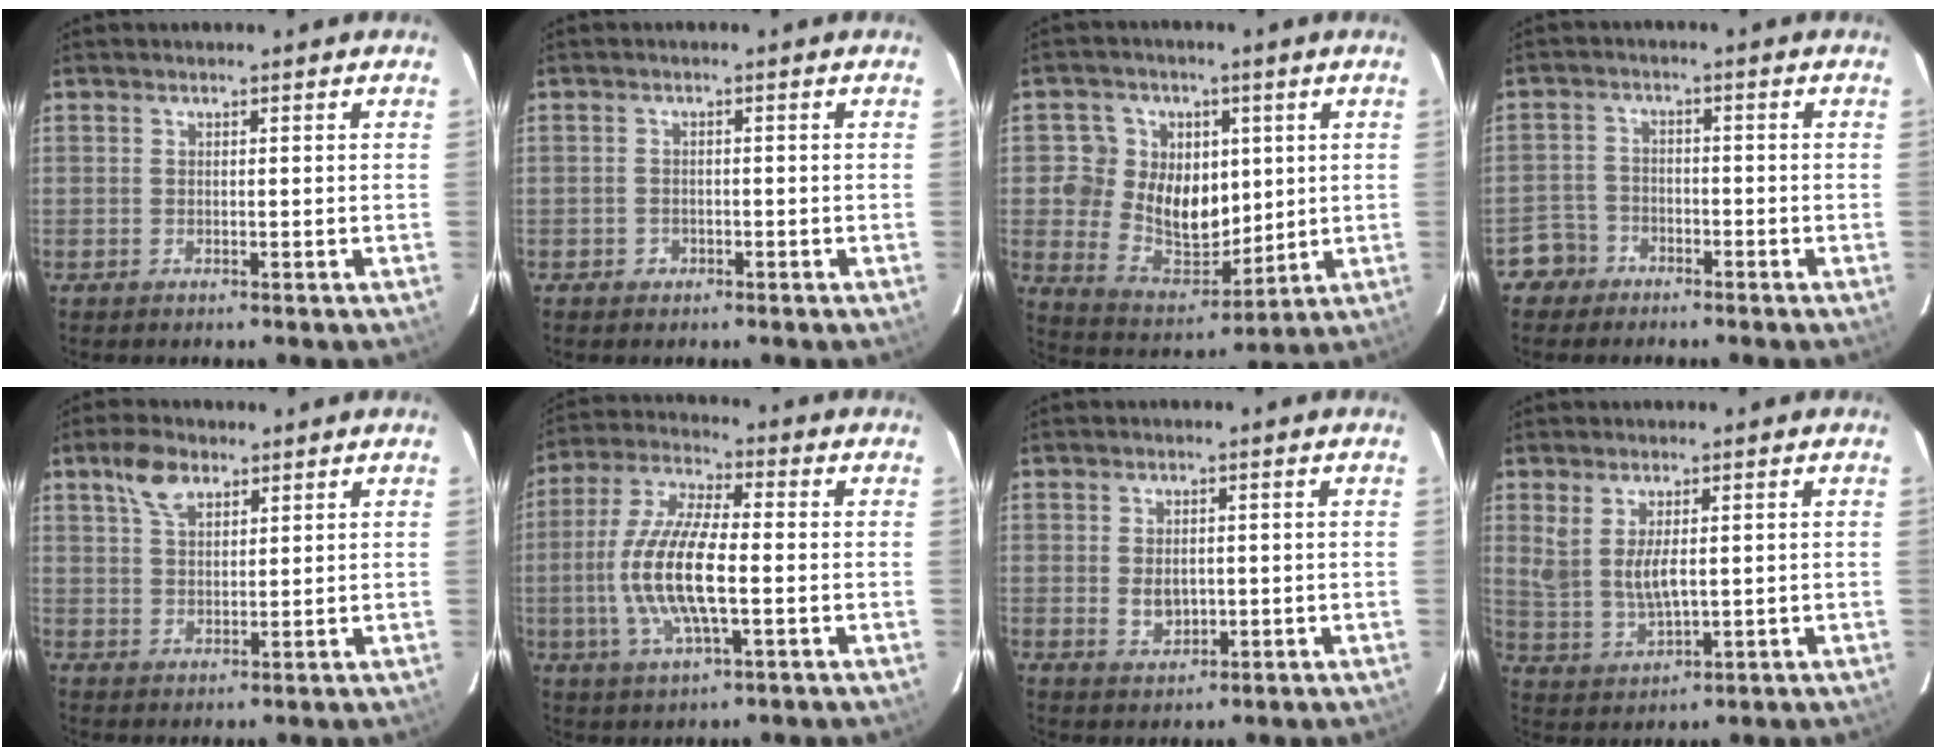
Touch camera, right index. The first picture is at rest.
{"total": 2.0, "force": [-1.2, 1.6, 0.2], "torque": [-0.006, 0.002, -0.016]}
{"total": 13.2, "force": [2.7, 11.4, 6.1], "torque": [-0.127, -0.003, 0.058]}
{"total": 4.8, "force": [-3.2, 3.6, -0.2], "torque": [-0.002, 0.018, -0.064]}
{"total": 5.8, "force": [3.5, 3.0, 3.5], "torque": [-0.065, 0.014, 0.067]}
{"total": 14.5, "force": [-2.0, 4.5, 13.6], "torque": [-0.283, 0.000, -0.041]}
{"total": 4.2, "force": [-0.2, 3.1, 2.9], "torque": [-0.051, -0.003, 0.002]}
{"total": 6.8, "force": [1.3, 3.0, 5.9], "torque": [-0.113, -0.012, 0.041]}